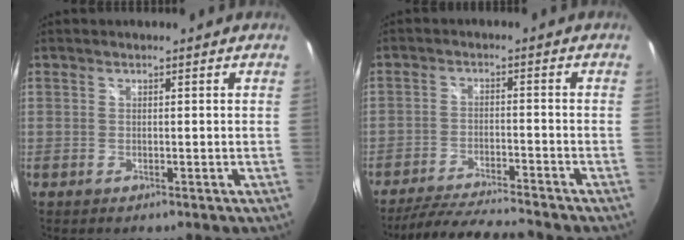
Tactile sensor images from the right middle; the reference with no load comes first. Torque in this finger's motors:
{"motor_torque": [0.88, -1.04, -0.03, -0.01]}